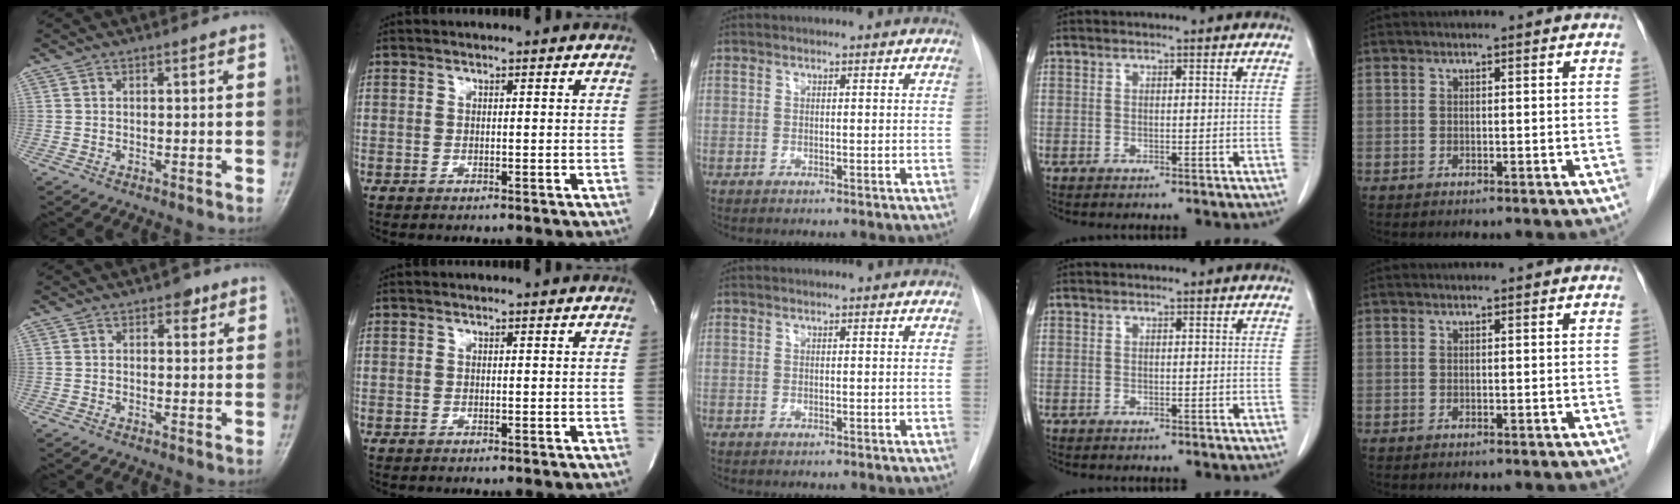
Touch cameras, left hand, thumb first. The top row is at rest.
{"thumb": {"total": 2.3, "force": [1.2, 1.5, 1.2], "torque": [0.000, -0.003, 0.013]}}